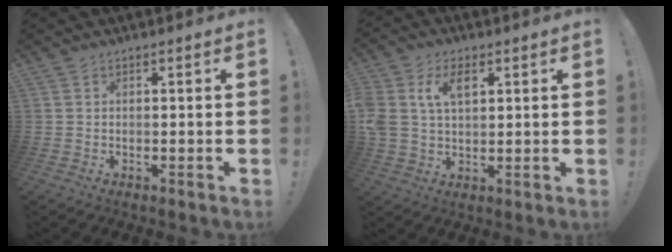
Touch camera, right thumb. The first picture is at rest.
{"total": 9.1, "force": [3.4, 5.9, 6.0], "torque": [-0.128, 0.001, 0.064]}